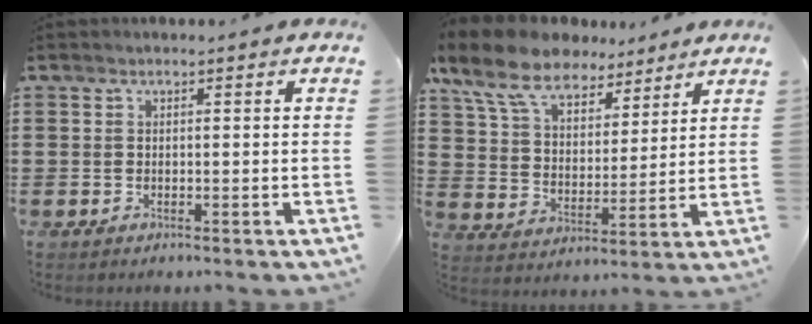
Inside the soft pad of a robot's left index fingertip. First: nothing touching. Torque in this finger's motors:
{"motor_torque": [2.13, 0.00, 1.05, 0.21]}